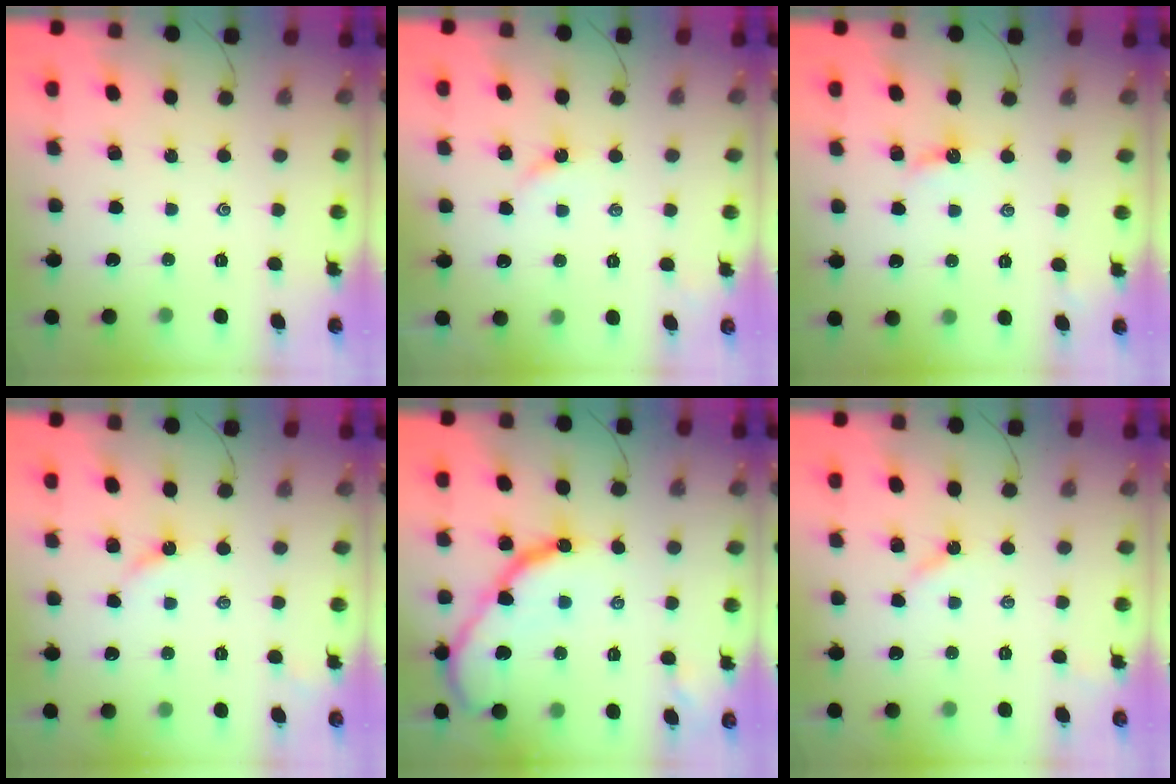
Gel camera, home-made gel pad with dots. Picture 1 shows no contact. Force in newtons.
{"total": 2.4, "press": 2.4, "slide": 0.3}
{"total": 5.0, "press": 4.9, "slide": 0.6}
{"total": 2.9, "press": 2.9, "slide": 0.5}
{"total": 15.2, "press": 15.2, "slide": 1.3}
{"total": 2.3, "press": 2.3, "slide": 0.3}